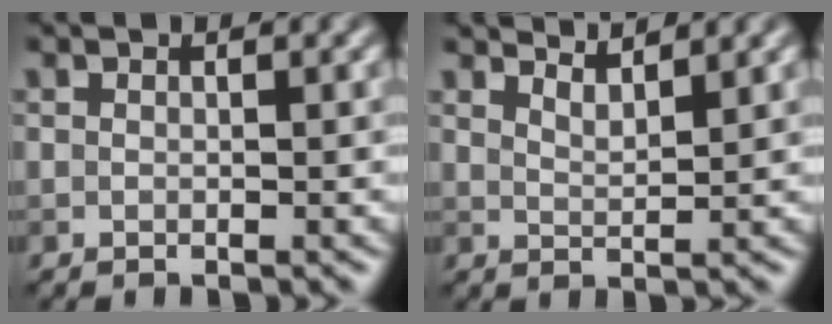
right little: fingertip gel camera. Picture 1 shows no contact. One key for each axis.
{"total": 3.0, "fx": 2.9, "fy": 0.4, "fz": 0.8, "tx": -0.006, "ty": 0.005, "tz": 0.037}